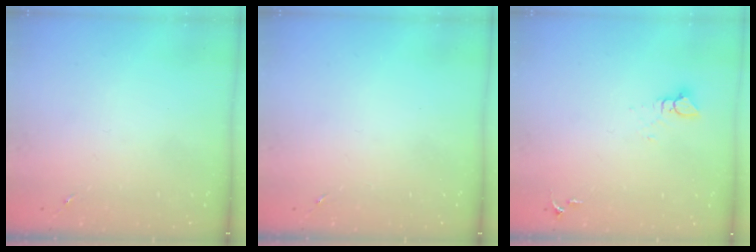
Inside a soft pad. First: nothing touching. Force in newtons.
{"total": 0.0}
{"total": 3.9, "press": 3.9, "slide": 0.4}